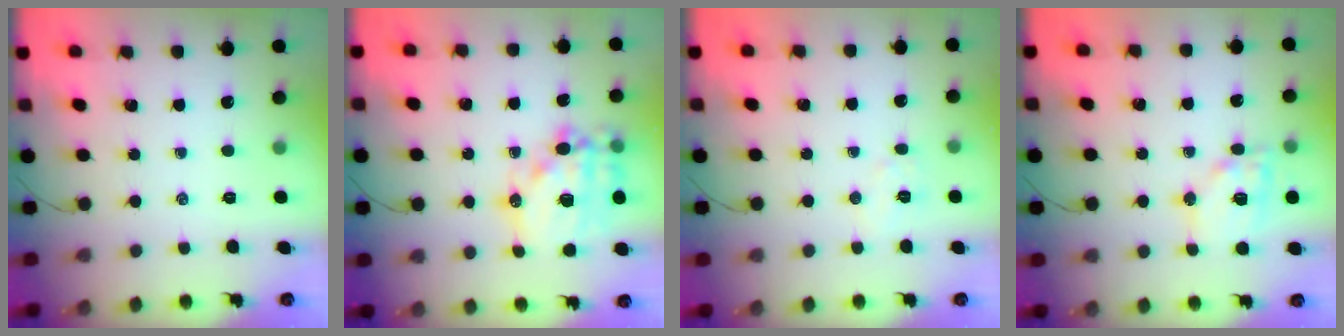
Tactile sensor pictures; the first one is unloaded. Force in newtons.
{"total": 18.3, "press": 18.0, "slide": 3.4}
{"total": 5.2, "press": 5.1, "slide": 1.1}
{"total": 12.0, "press": 11.8, "slide": 2.5}